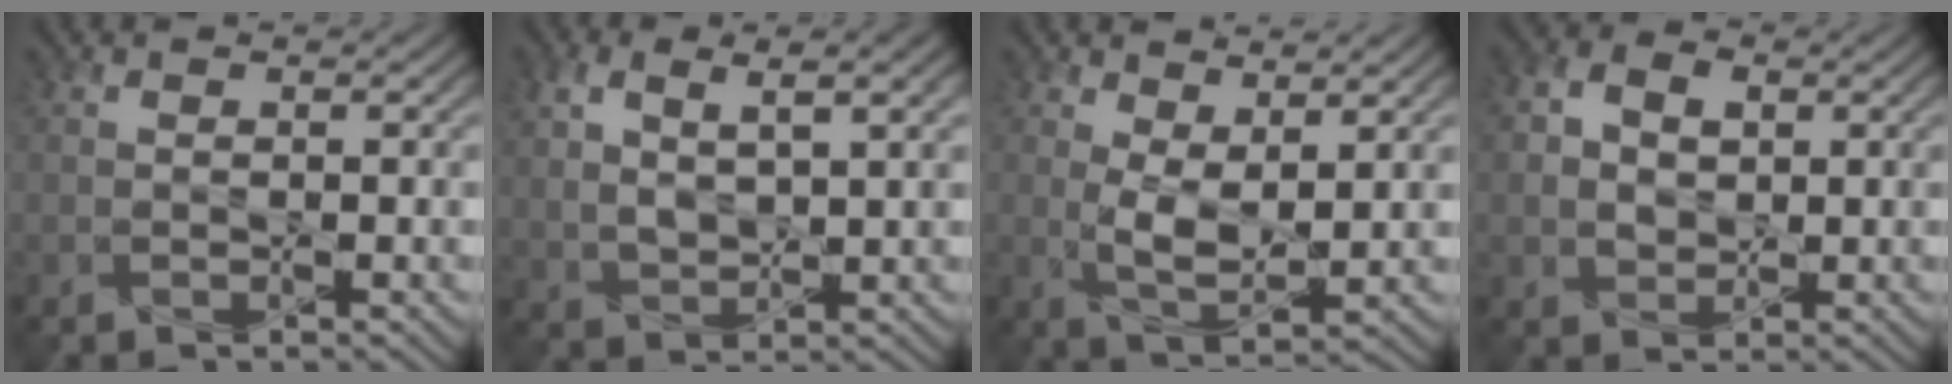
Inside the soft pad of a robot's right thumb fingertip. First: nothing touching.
{"total": 6.5, "force": [2.6, 2.8, 5.2], "torque": [-0.113, 0.003, 0.053]}
{"total": 4.7, "force": [1.5, 2.1, 4.0], "torque": [-0.088, -0.008, 0.030]}
{"total": 4.8, "force": [1.0, 3.6, 3.1], "torque": [-0.068, 0.005, 0.013]}